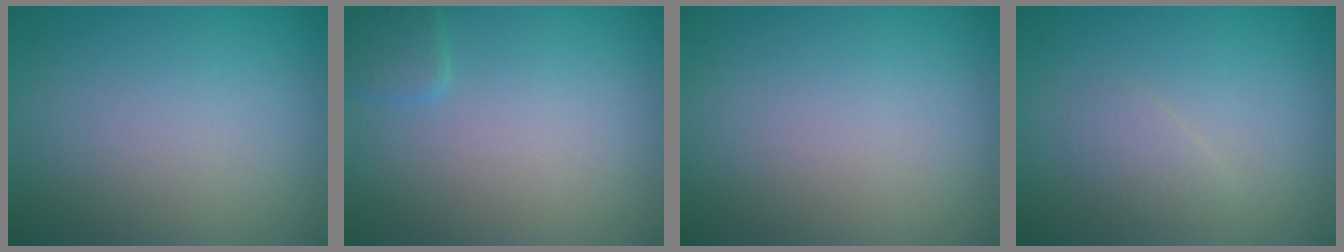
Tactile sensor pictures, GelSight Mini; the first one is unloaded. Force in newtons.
{"total": 1.3, "press": 1.3, "slide": 0.1}
{"total": 0.0}
{"total": 1.4, "press": 1.4, "slide": 0.0}